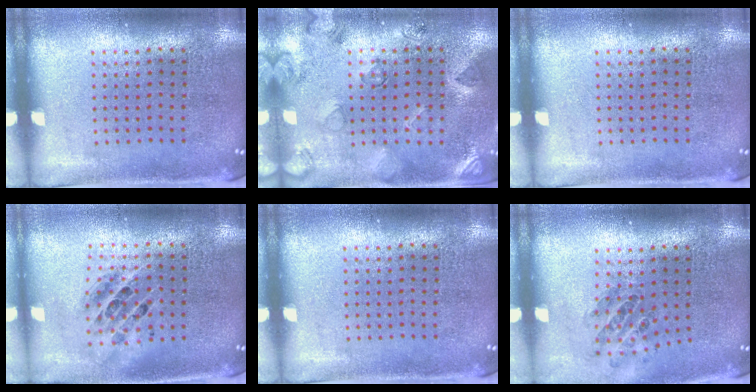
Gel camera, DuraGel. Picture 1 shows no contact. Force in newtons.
{"total": 2.6, "press": 1.9, "slide": 1.7}
{"total": 0.0}
{"total": 1.4, "press": 1.3, "slide": 0.7}
{"total": 0.0}
{"total": 0.9, "press": 0.9, "slide": 0.1}